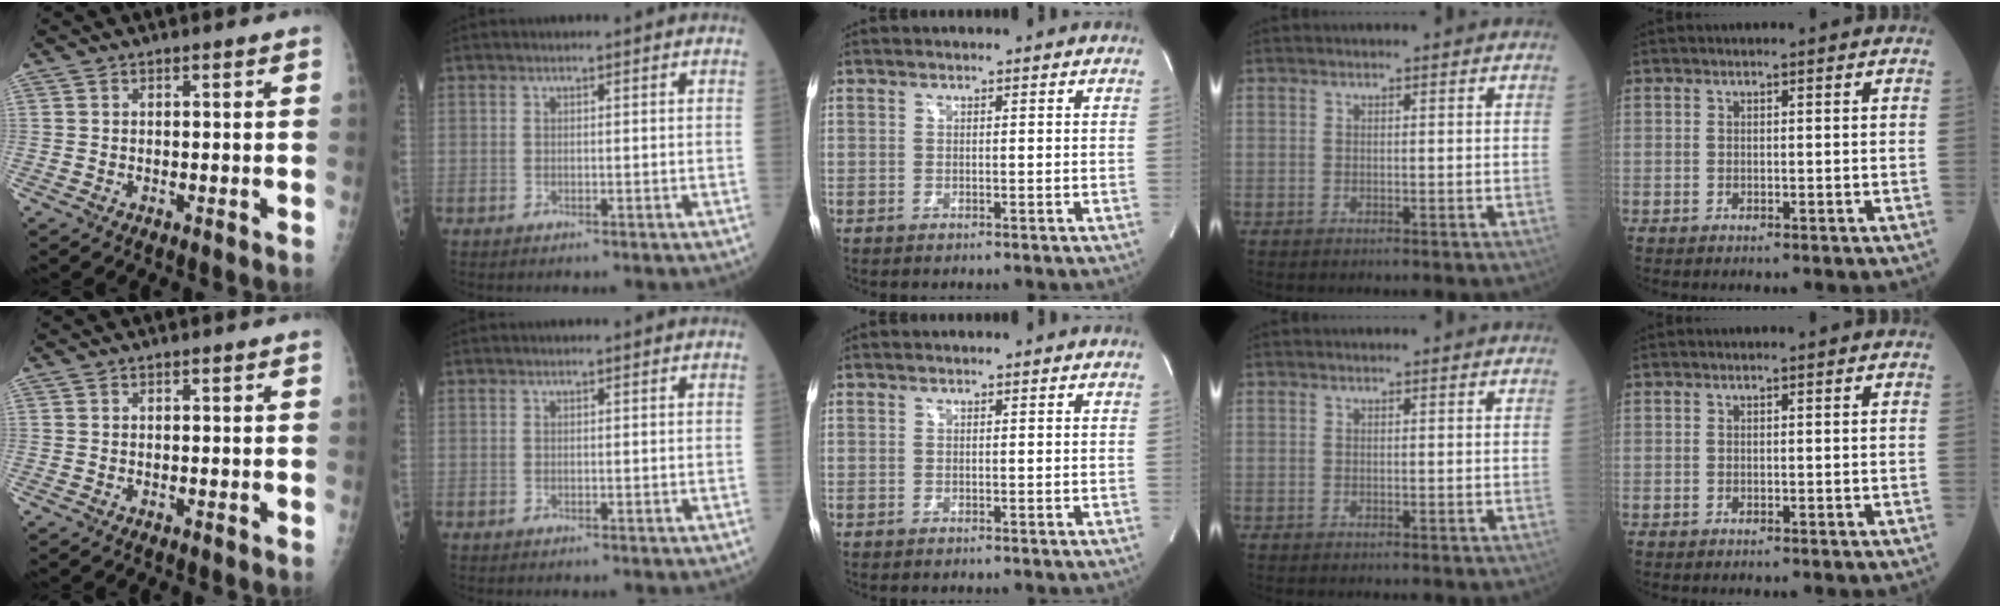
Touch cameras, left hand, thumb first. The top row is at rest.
{}